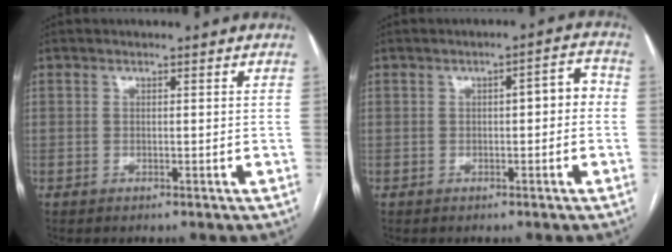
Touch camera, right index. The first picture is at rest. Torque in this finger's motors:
{"motor_torque": [0.44, 0.01, 0.07, 0.05]}